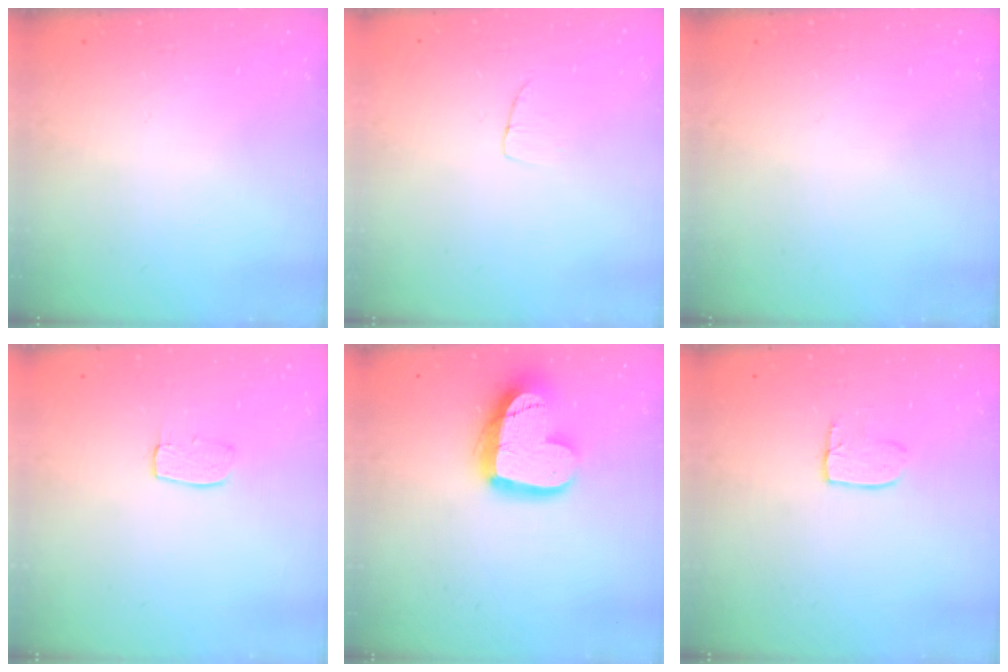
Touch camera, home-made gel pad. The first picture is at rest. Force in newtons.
{"total": 3.2, "press": 3.2, "slide": 0.2}
{"total": 0.0}
{"total": 5.6, "press": 5.6, "slide": 0.4}
{"total": 16.1, "press": 16.1, "slide": 1.0}
{"total": 3.3, "press": 3.3, "slide": 0.1}